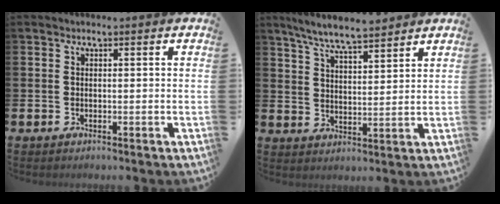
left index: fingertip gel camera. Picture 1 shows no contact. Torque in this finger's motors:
{"motor_torque": [0.28, -0.22, 0.72, 0.21]}